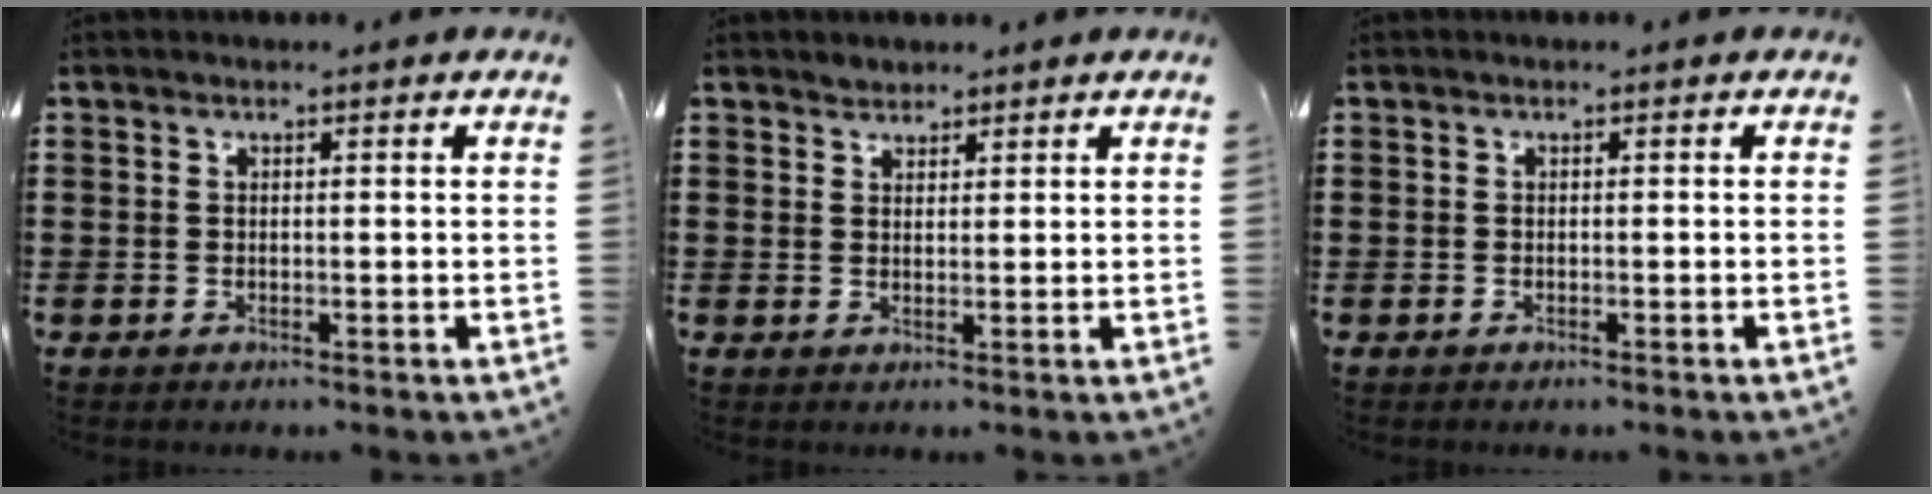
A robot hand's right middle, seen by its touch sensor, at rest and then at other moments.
{"total": 1.5, "force": [1.4, 0.4, -0.6], "torque": [0.006, 0.003, 0.028]}
{"total": 0.0}